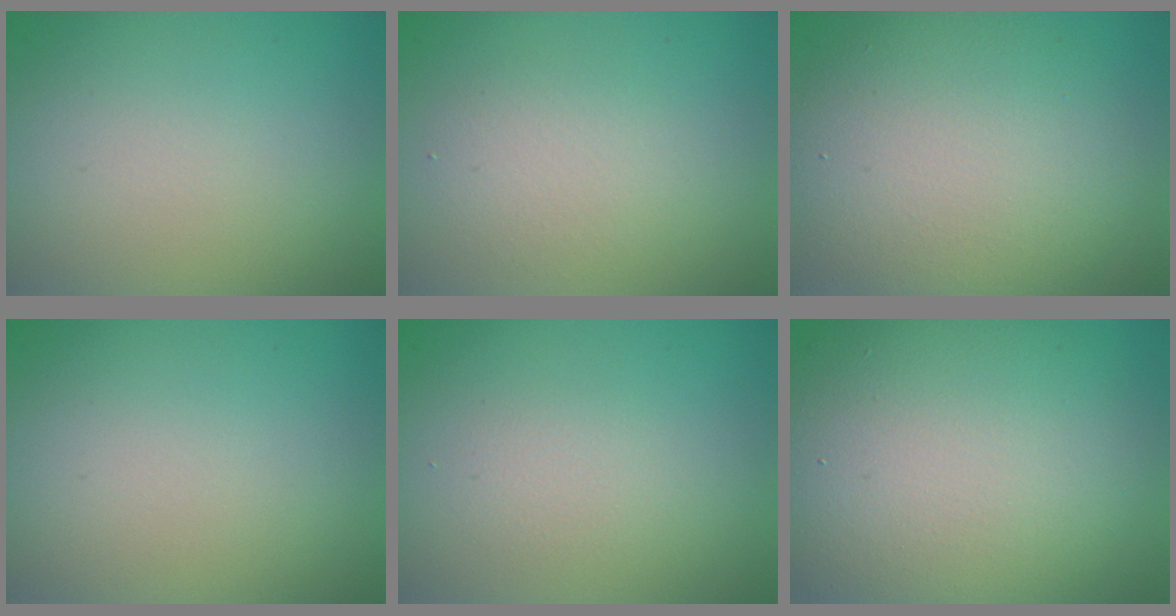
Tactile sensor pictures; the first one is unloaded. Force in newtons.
{"total": 2.5, "press": 2.5, "slide": 0.2}
{"total": 7.8, "press": 7.8, "slide": 0.5}
{"total": 0.0}
{"total": 1.5, "press": 1.4, "slide": 0.1}
{"total": 12.6, "press": 12.6, "slide": 1.5}